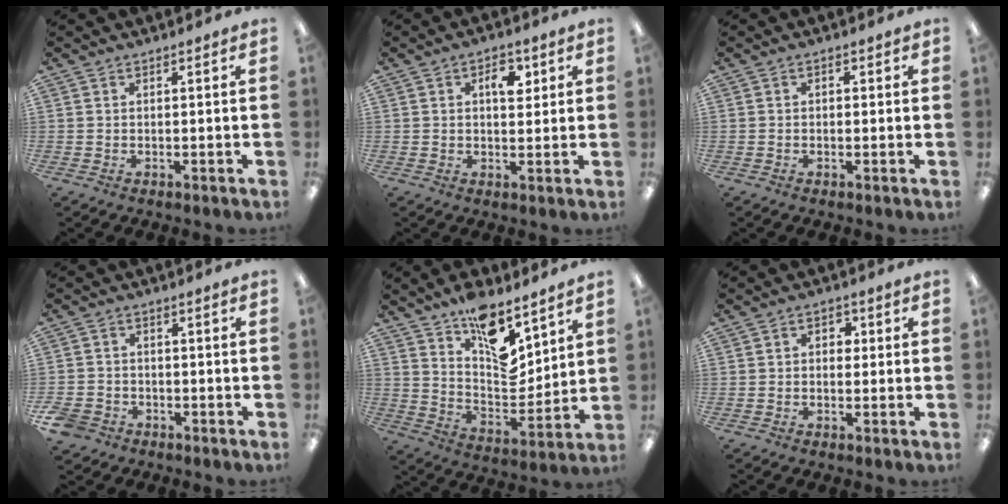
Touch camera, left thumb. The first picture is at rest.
{"total": 5.3, "force": [2.1, 2.9, 3.9], "torque": [-0.044, -0.009, 0.027]}
{"total": 1.1, "force": [-0.4, 0.7, 0.7], "torque": [-0.012, 0.005, -0.009]}
{"total": 3.7, "force": [-2.6, 2.4, 1.0], "torque": [-0.035, 0.006, -0.055]}
{"total": 13.1, "force": [9.2, 5.4, 7.6], "torque": [-0.109, -0.069, 0.162]}
{"total": 2.9, "force": [-0.1, 2.0, 2.0], "torque": [-0.024, 0.005, -0.008]}